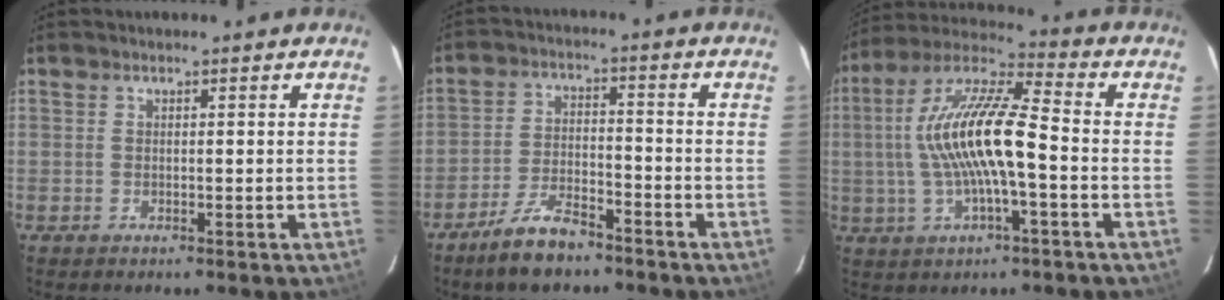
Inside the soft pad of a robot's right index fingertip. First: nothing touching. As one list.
[{"total": 8.9, "force": [-6.9, 2.9, 4.8], "torque": [-0.112, 0.001, -0.123]}, {"total": 15.7, "force": [-1.4, 3.5, 15.2], "torque": [-0.293, 0.012, -0.031]}]